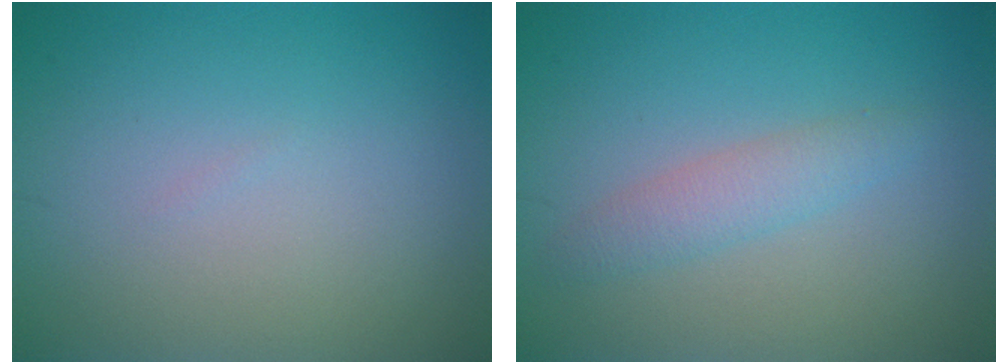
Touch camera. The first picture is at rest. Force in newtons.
{"total": 2.1, "press": 2.1, "slide": 0.1}